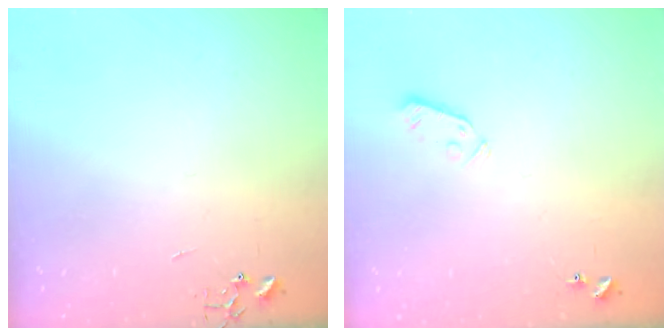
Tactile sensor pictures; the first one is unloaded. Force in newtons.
{"total": 3.8, "press": 3.7, "slide": 0.9}